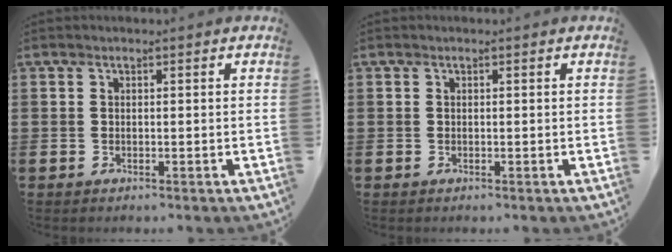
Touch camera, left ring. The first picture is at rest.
{"total": 0.0}